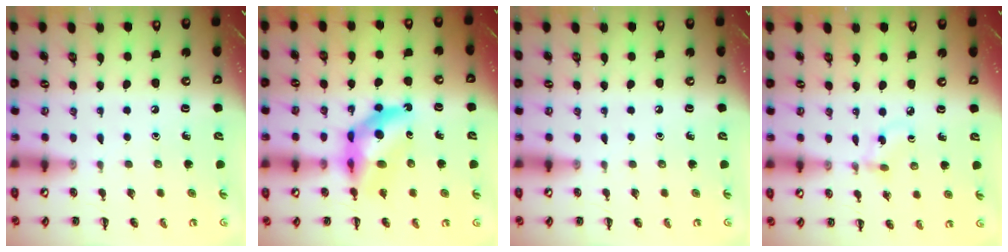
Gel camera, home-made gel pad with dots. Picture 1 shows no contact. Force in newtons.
{"total": 10.2, "press": 9.7, "slide": 3.1}
{"total": 0.0}
{"total": 3.5, "press": 3.2, "slide": 1.4}